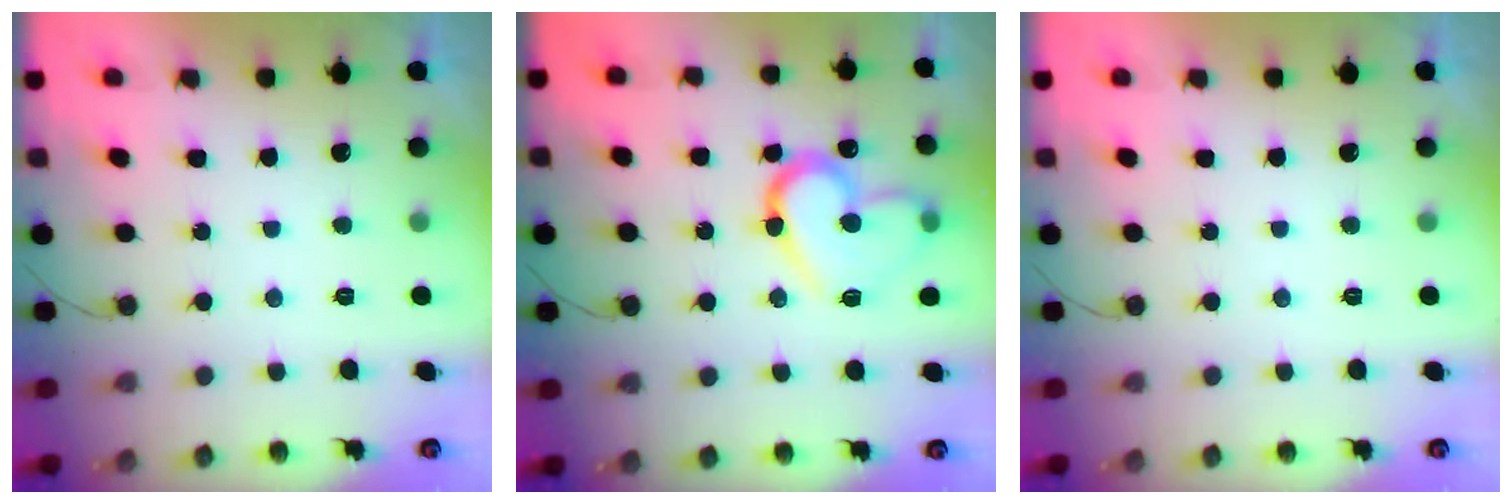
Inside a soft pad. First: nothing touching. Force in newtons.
{"total": 15.6, "press": 15.5, "slide": 1.4}
{"total": 0.0}